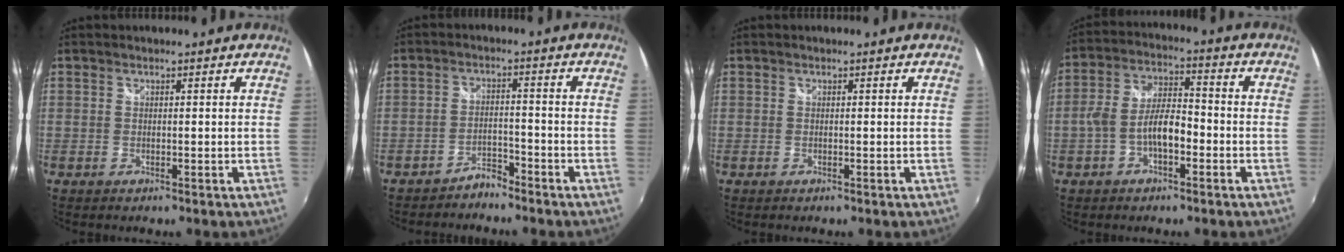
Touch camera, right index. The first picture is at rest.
{"total": 3.5, "force": [-3.4, 0.9, 0.7], "torque": [-0.023, 0.003, -0.056]}
{"total": 0.0}
{"total": 7.7, "force": [-2.9, 3.2, 6.3], "torque": [-0.132, 0.016, -0.049]}